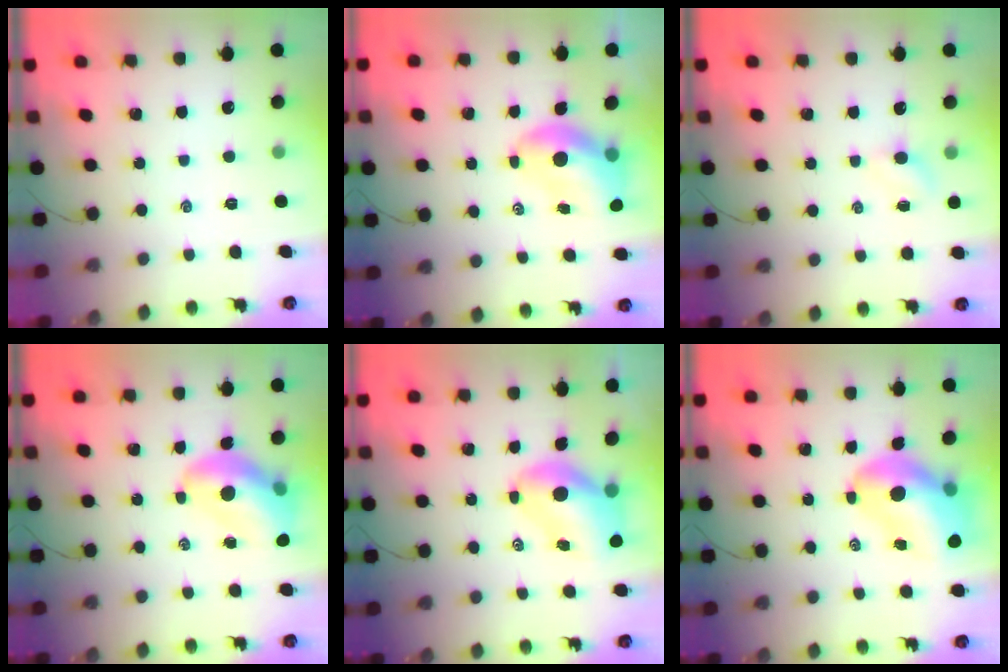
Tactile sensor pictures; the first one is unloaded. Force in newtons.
{"total": 7.8, "press": 7.7, "slide": 1.6}
{"total": 2.9, "press": 2.8, "slide": 0.9}
{"total": 12.4, "press": 11.9, "slide": 3.5}
{"total": 8.7, "press": 8.3, "slide": 2.5}
{"total": 14.6, "press": 14.0, "slide": 4.1}